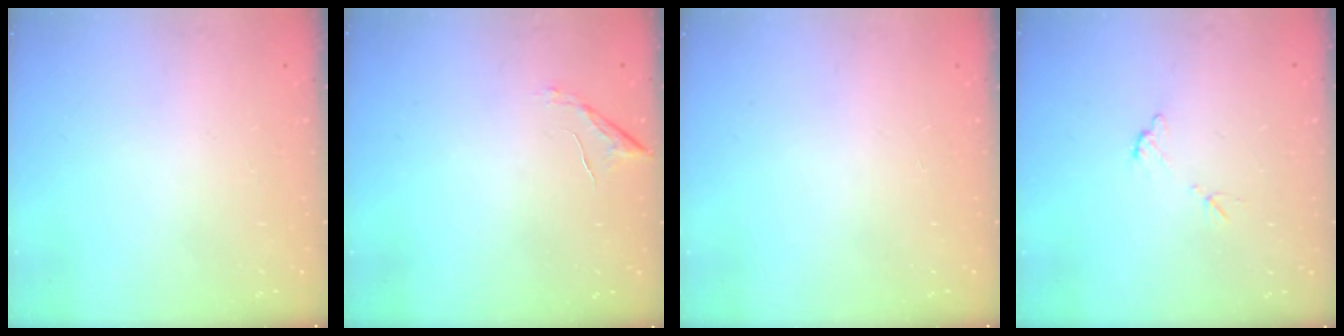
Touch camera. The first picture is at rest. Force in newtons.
{"total": 6.6, "press": 6.6, "slide": 0.4}
{"total": 0.0}
{"total": 5.9, "press": 5.9, "slide": 0.3}